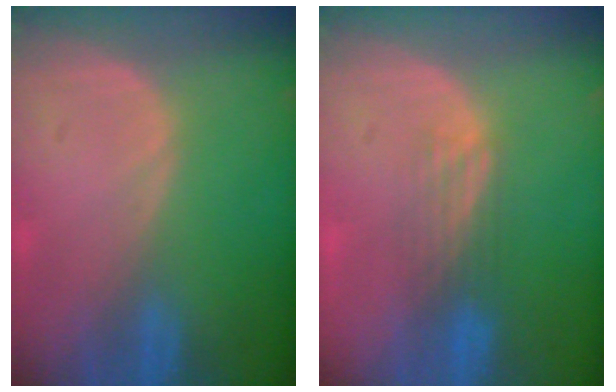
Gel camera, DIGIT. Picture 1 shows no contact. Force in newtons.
{"total": 4.1, "press": 3.4, "slide": 2.3}